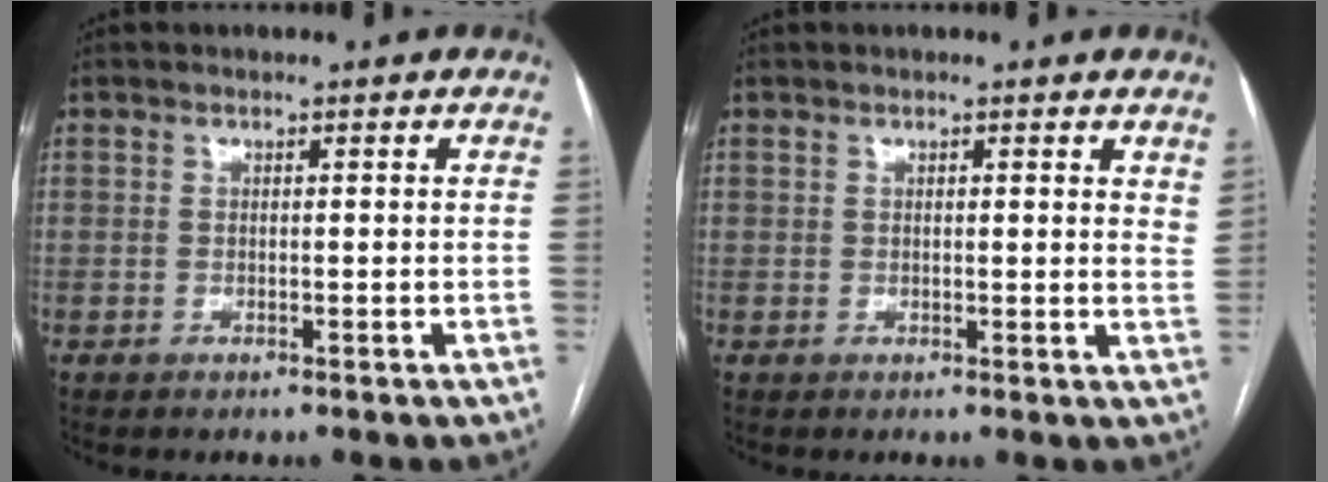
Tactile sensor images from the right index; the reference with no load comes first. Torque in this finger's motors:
{"motor_torque": [-0.03, 0.13, 0.07, -0.01]}